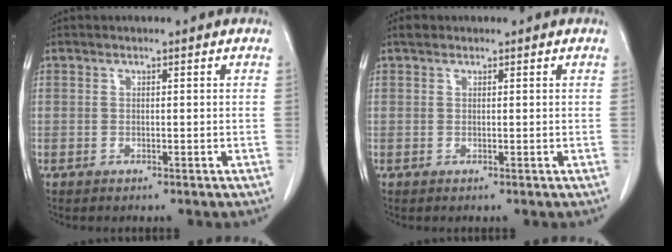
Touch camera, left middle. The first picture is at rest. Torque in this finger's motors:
{"motor_torque": [0.16, -0.15, -0.06, 0.00]}